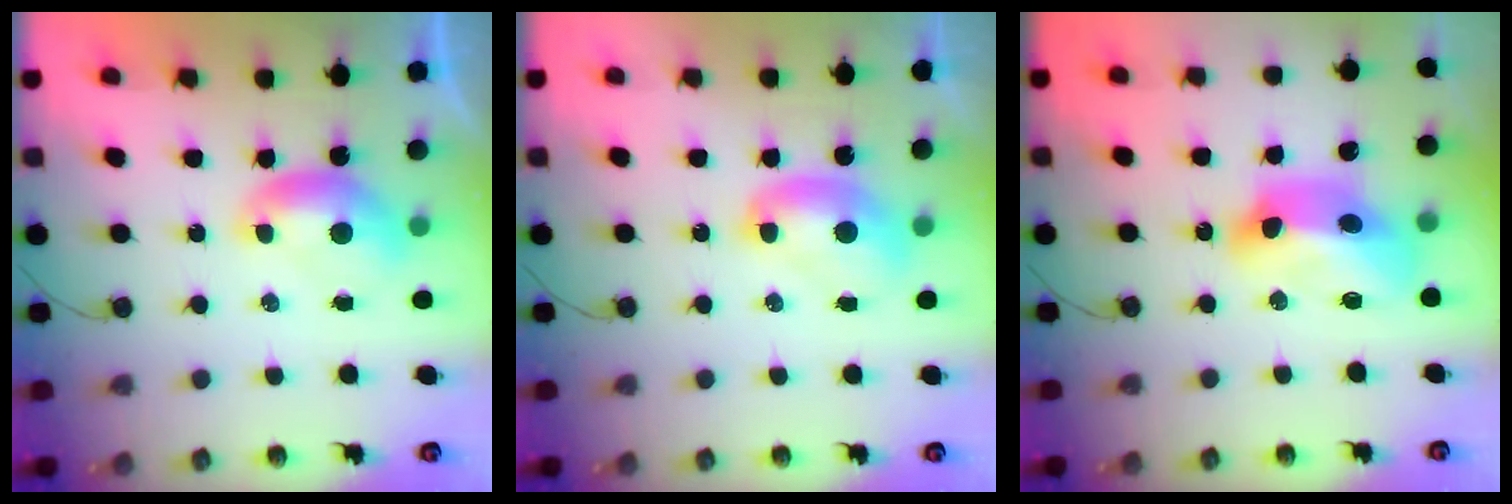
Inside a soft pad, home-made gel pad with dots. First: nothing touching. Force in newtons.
{"total": 2.3, "press": 2.3, "slide": 0.2}
{"total": 11.4, "press": 11.3, "slide": 1.2}